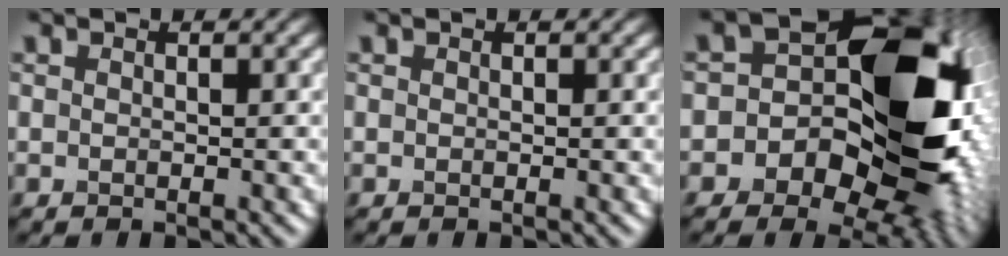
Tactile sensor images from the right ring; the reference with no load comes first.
{"total": 0.0}
{"total": 16.5, "force": [-2.0, 11.7, 11.5], "torque": [-0.133, 0.005, -0.050]}